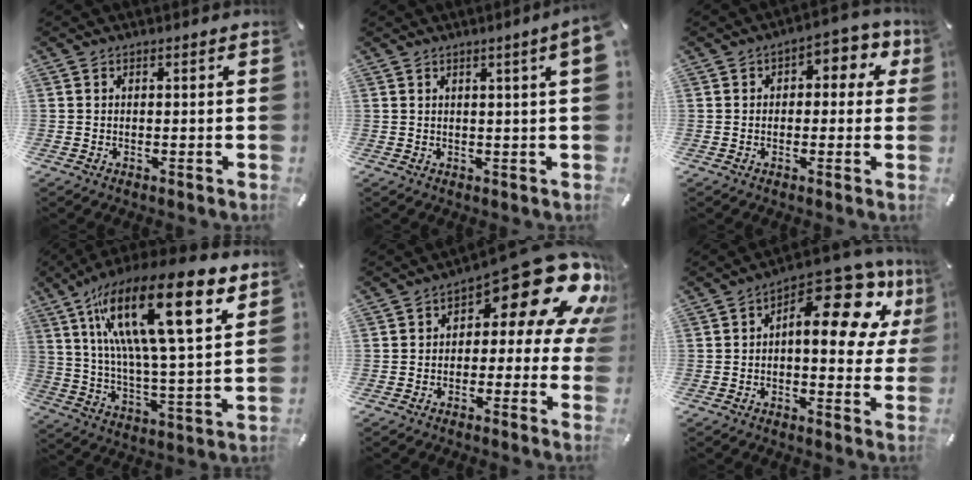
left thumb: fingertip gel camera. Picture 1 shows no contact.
{"total": 4.3, "force": [1.6, 0.0, 4.0], "torque": [-0.067, -0.004, 0.025]}
{"total": 5.2, "force": [0.7, 3.5, 3.8], "torque": [-0.045, 0.003, 0.003]}
{"total": 24.6, "force": [12.9, 7.3, 19.7], "torque": [-0.360, -0.061, 0.195]}
{"total": 19.4, "force": [9.7, 8.0, 14.7], "torque": [-0.185, -0.074, 0.158]}
{"total": 17.1, "force": [6.8, 7.8, 13.6], "torque": [-0.185, -0.052, 0.108]}